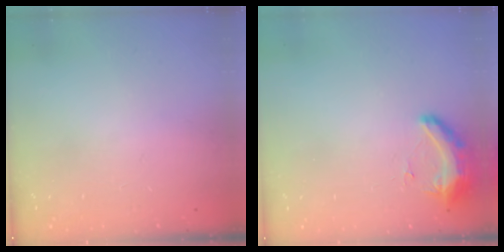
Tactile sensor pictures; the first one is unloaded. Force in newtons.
{"total": 14.6, "press": 10.5, "slide": 10.2}